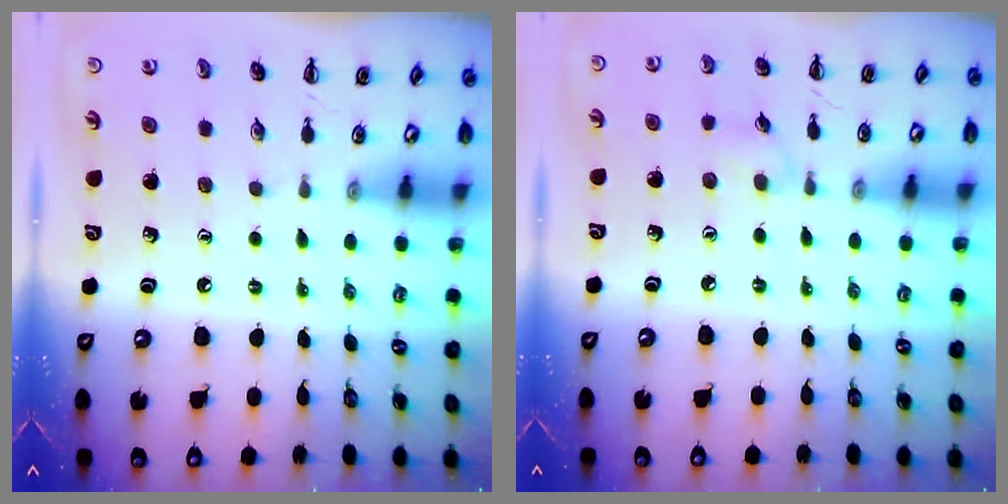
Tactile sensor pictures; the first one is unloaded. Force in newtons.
{"total": 4.3, "press": 3.9, "slide": 1.7}